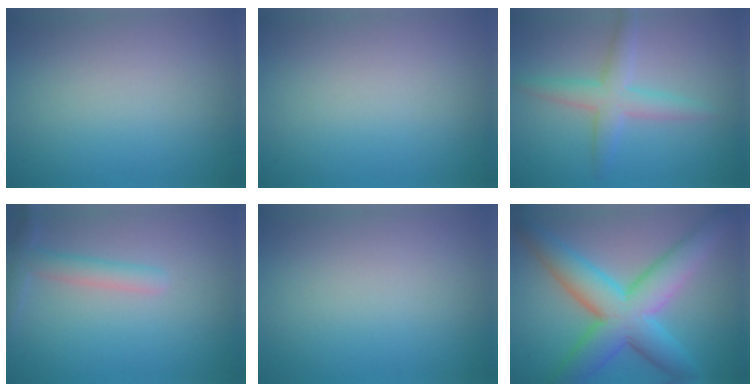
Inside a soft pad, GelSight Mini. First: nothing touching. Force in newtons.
{"total": 0.0}
{"total": 3.5, "press": 3.5, "slide": 0.2}
{"total": 2.4, "press": 2.4, "slide": 0.1}
{"total": 0.0}
{"total": 9.1, "press": 9.1, "slide": 0.1}